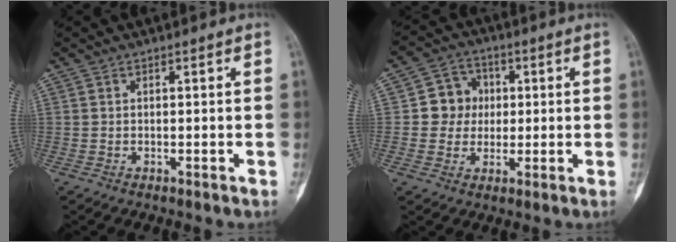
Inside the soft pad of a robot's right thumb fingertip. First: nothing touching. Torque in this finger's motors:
{"motor_torque": [0.64, 0.64, 0.05, -0.35, 0.04]}